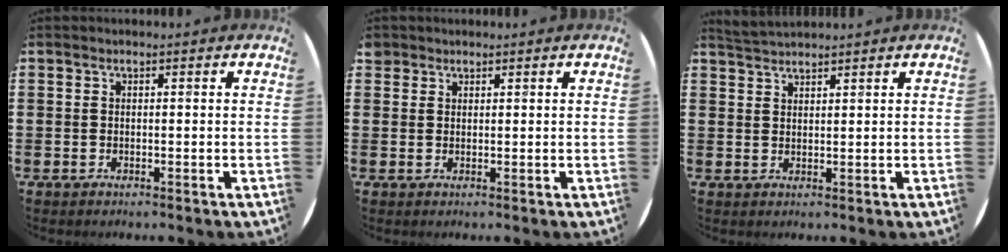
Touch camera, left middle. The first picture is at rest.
{"total": 1.2, "force": [1.1, 0.6, 0.0], "torque": [0.006, -0.001, 0.020]}
{"total": 2.3, "force": [2.3, 0.0, 0.0], "torque": [-0.004, -0.002, 0.044]}